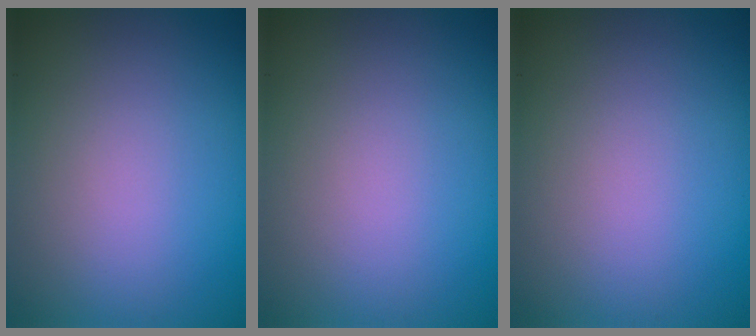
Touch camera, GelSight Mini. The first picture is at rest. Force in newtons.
{"total": 0.0}
{"total": 0.0}